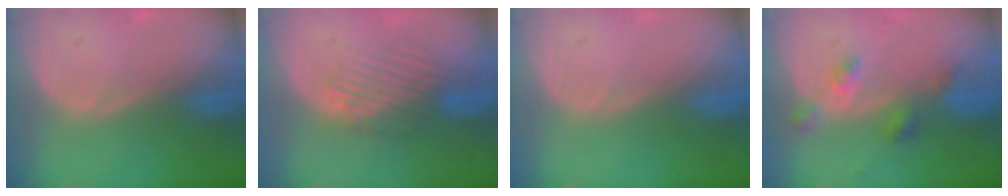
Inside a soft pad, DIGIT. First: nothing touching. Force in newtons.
{"total": 4.5, "press": 4.1, "slide": 1.9}
{"total": 0.0}
{"total": 4.2, "press": 3.9, "slide": 1.6}